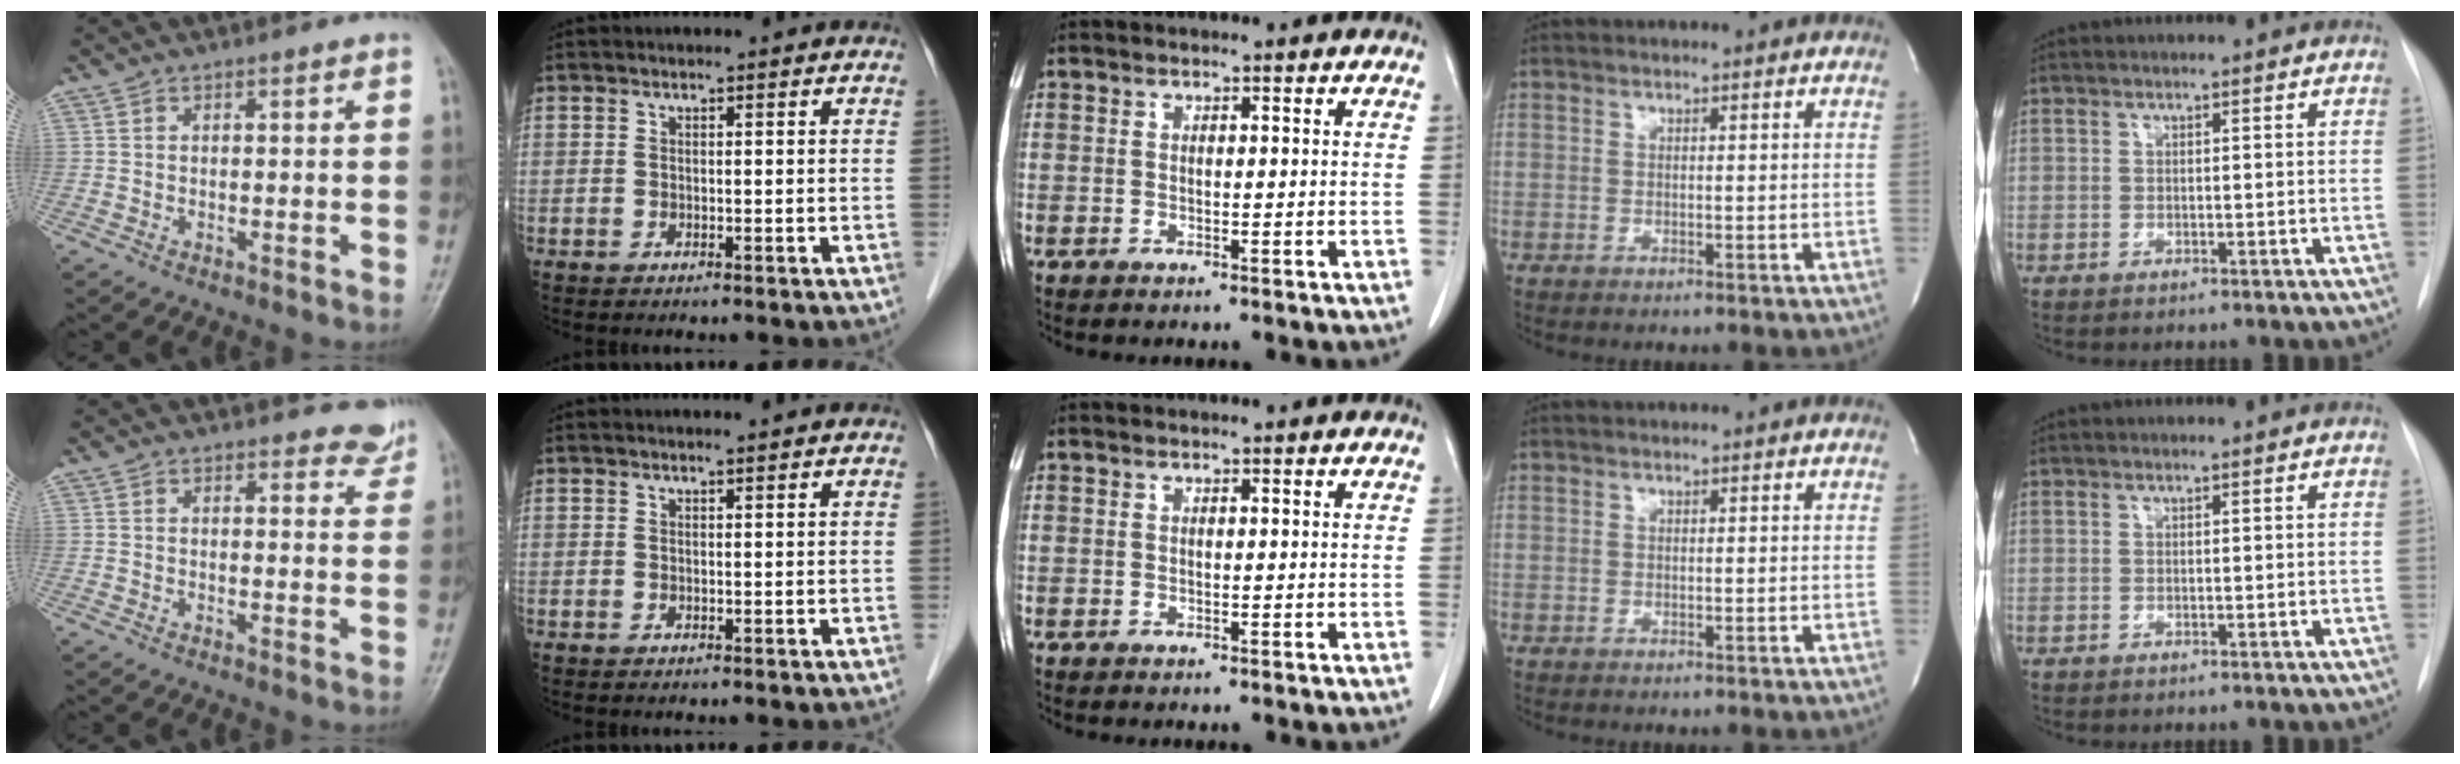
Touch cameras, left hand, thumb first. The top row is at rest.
{"thumb": {"total": 4.1, "force": [3.8, 1.5, 0.2], "torque": [0.028, -0.028, 0.027]}, "index": {"total": 0.7, "force": [0.6, -0.1, 0.3], "torque": [-0.010, -0.001, 0.012]}}